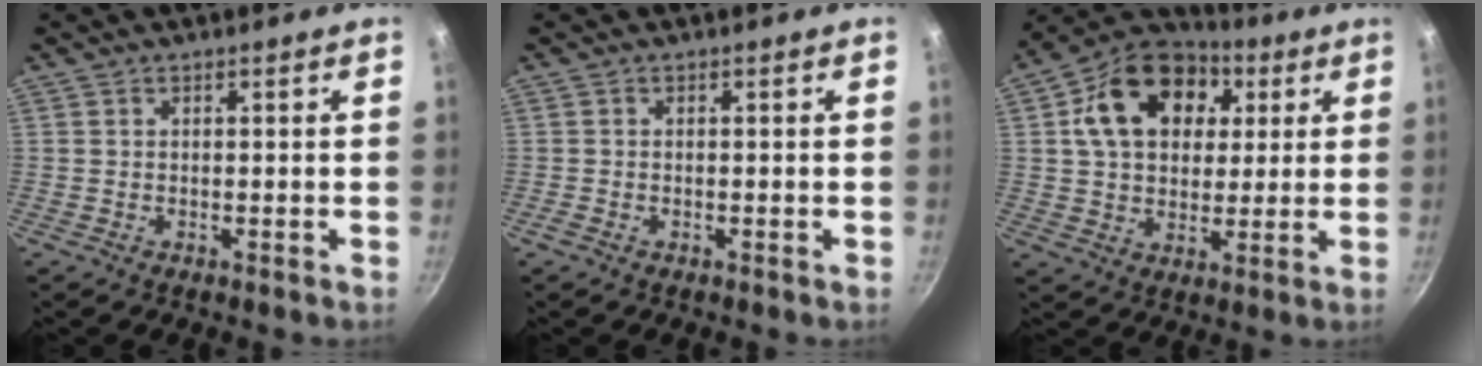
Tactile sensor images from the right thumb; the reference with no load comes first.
{"total": 0.5, "force": [-0.3, 0.3, 0.3], "torque": [-0.008, 0.001, -0.009]}
{"total": 18.9, "force": [5.5, 13.7, 11.8], "torque": [-0.179, 0.016, 0.080]}